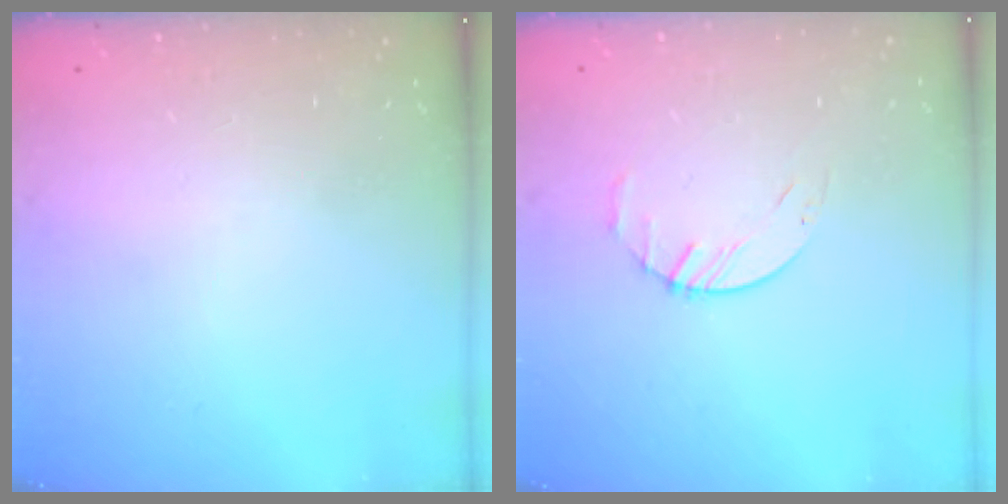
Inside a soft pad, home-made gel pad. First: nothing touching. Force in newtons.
{"total": 2.7, "press": 2.6, "slide": 0.3}